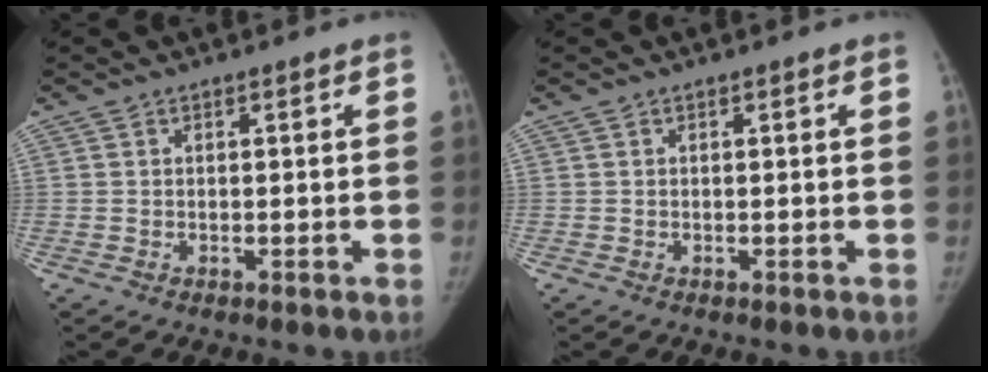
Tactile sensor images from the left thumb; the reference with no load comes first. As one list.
[{"total": 0.0}]